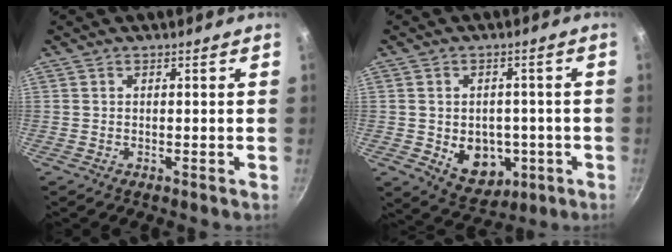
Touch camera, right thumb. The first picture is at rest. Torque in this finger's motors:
{"motor_torque": [-0.31, 0.43, 0.35, 0.49, 0.03]}